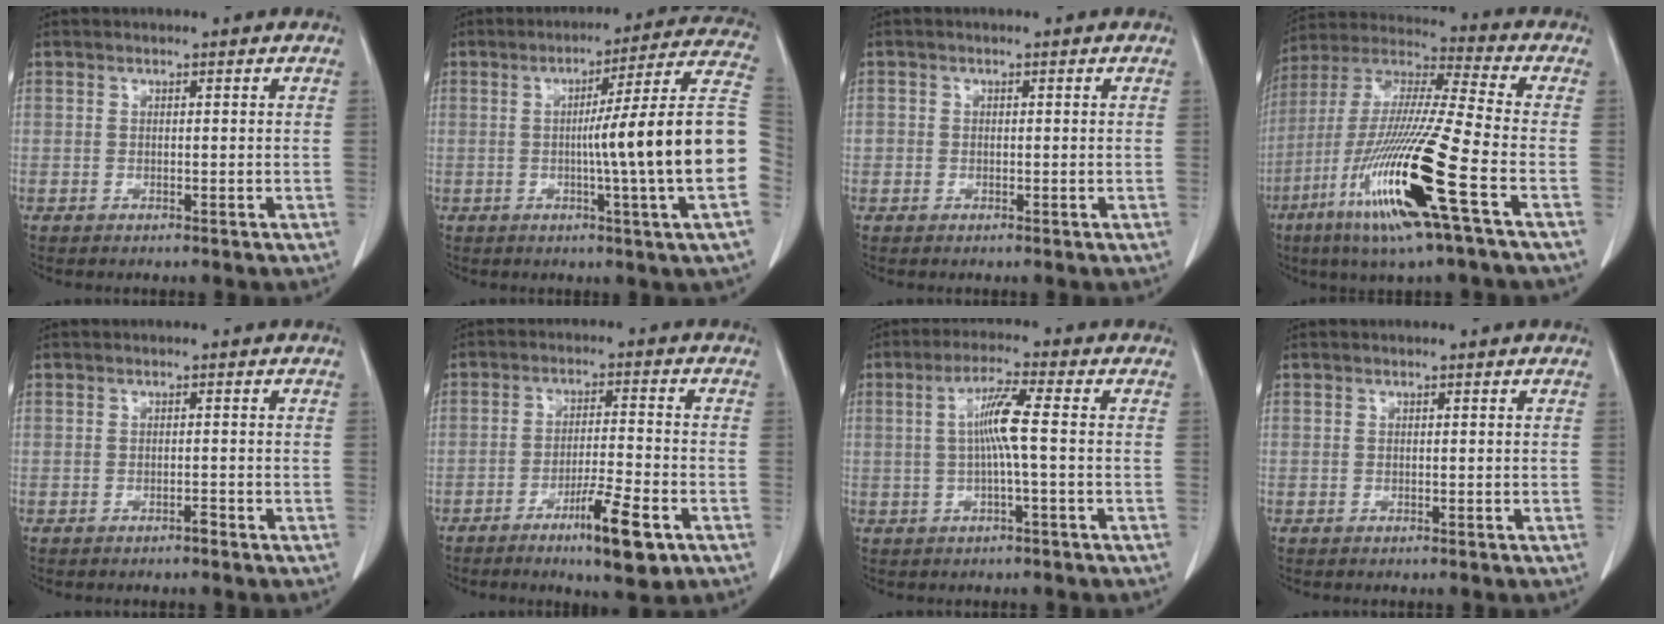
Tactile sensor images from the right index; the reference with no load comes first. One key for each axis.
{"total": 18.7, "fx": -1.1, "fy": -3.3, "fz": 18.4, "tx": -0.208, "ty": 0.004, "tz": -0.030}
{"total": 0.9, "fx": -0.3, "fy": 0.8, "fz": 0.1, "tx": 0.006, "ty": 0.006, "tz": -0.007}
{"total": 20.2, "fx": -8.2, "fy": 0.0, "fz": 18.4, "tx": -0.395, "ty": -0.039, "tz": -0.164}
{"total": 0.7, "fx": -0.6, "fy": 0.1, "fz": 0.3, "tx": -0.009, "ty": -0.001, "tz": -0.010}
{"total": 8.7, "fx": -4.8, "fy": 0.8, "fz": 7.2, "tx": -0.120, "ty": -0.012, "tz": -0.074}
{"total": 5.7, "fx": 0.1, "fy": -0.3, "fz": 5.7, "tx": -0.113, "ty": 0.009, "tz": 0.002}
{"total": 0.0}